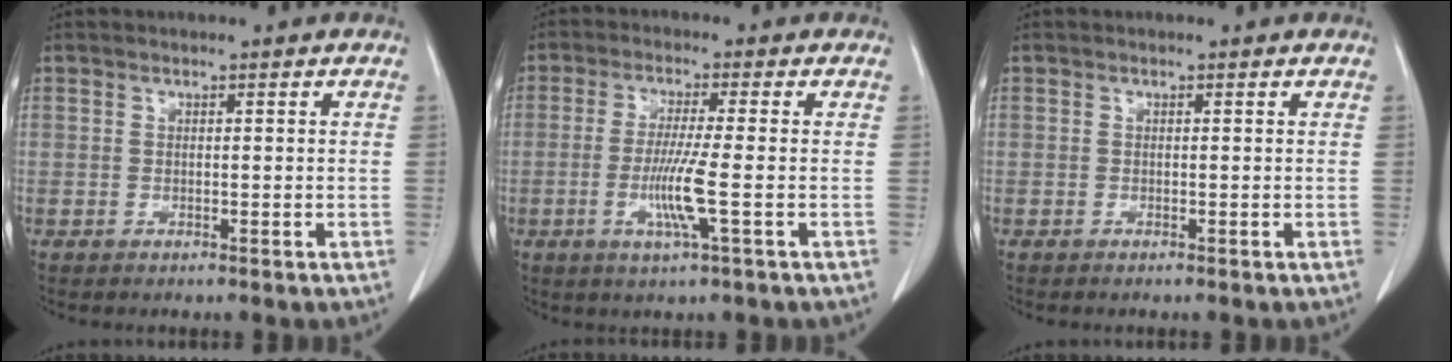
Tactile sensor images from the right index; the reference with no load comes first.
{"total": 6.6, "force": [-1.7, -0.8, 6.3], "torque": [-0.124, -0.016, -0.035]}
{"total": 0.0}